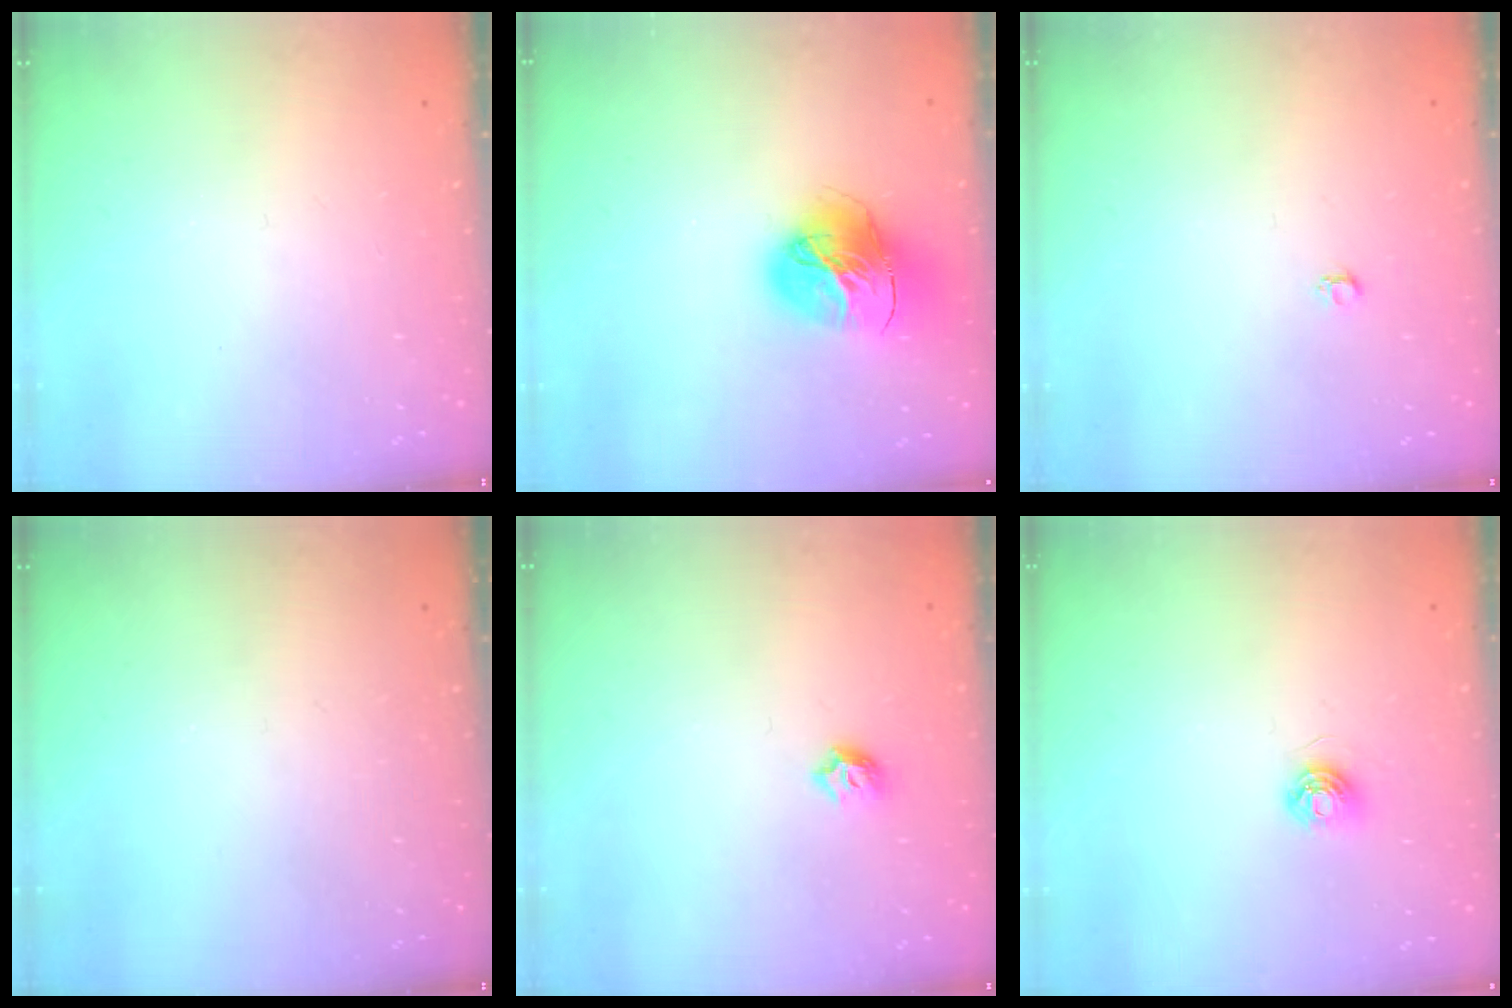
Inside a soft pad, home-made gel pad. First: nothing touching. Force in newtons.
{"total": 16.9, "press": 16.8, "slide": 1.7}
{"total": 2.6, "press": 2.6, "slide": 0.4}
{"total": 0.0}
{"total": 5.3, "press": 5.3, "slide": 0.9}
{"total": 5.0, "press": 4.9, "slide": 0.6}